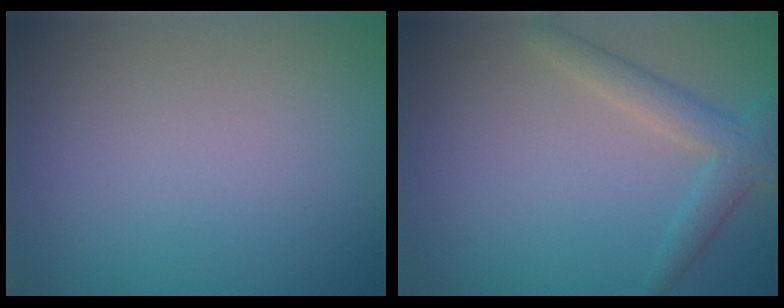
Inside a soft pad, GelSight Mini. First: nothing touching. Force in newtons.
{"total": 2.6, "press": 2.6, "slide": 0.1}